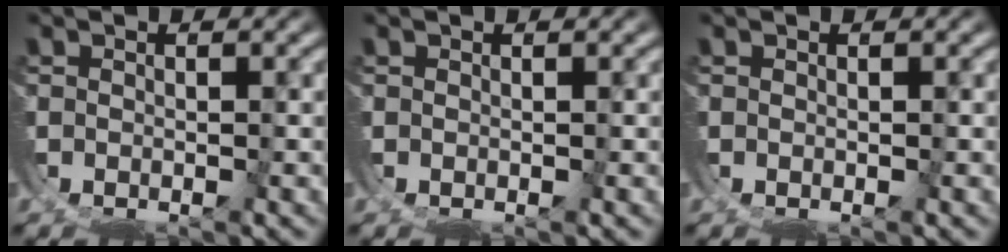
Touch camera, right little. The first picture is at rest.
{"total": 0.0}
{"total": 0.0}